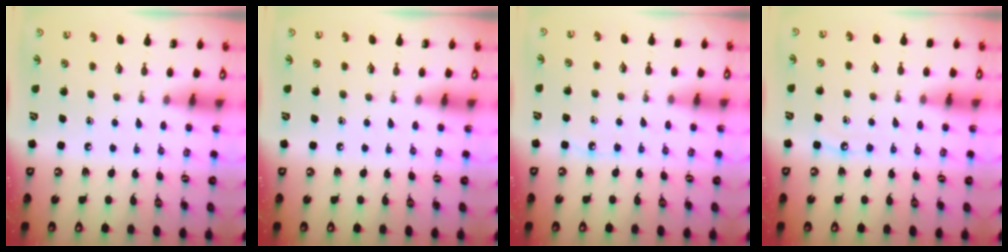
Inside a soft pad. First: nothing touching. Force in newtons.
{"total": 0.0}
{"total": 5.0, "press": 5.0, "slide": 0.7}
{"total": 5.9, "press": 5.9, "slide": 0.6}